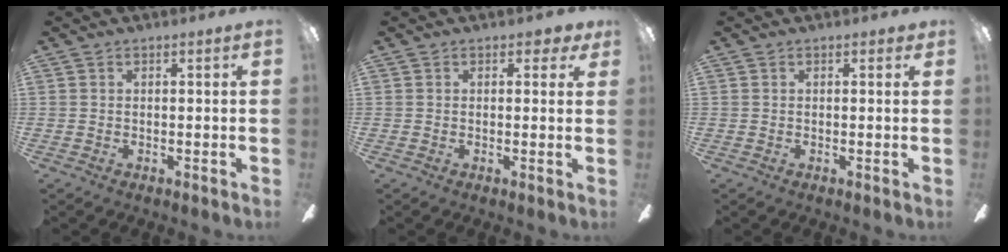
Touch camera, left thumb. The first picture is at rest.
{"total": 2.3, "force": [1.2, 1.4, 1.4], "torque": [-0.005, -0.003, 0.015]}
{"total": 0.7, "force": [0.4, 0.5, 0.4], "torque": [-0.008, 0.002, 0.007]}